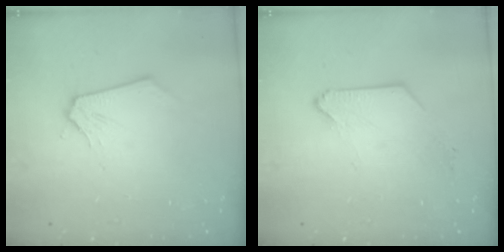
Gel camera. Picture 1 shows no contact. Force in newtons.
{"total": 2.0, "press": 2.0, "slide": 0.5}